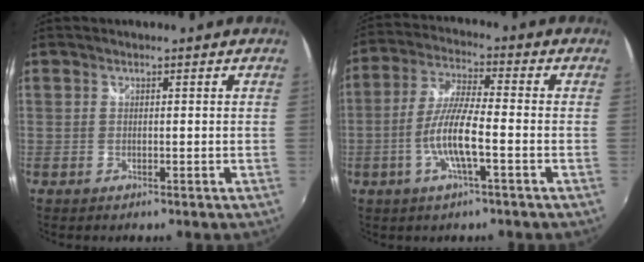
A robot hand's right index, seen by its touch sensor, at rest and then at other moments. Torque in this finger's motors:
{"motor_torque": [0.39, -0.21, 0.65, 0.12]}